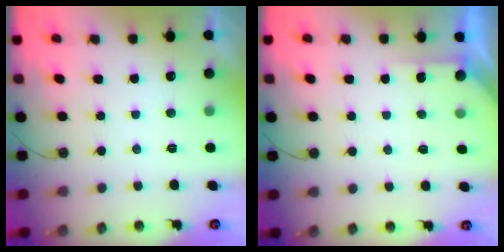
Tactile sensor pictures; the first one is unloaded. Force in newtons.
{"total": 2.8, "press": 2.8, "slide": 0.2}